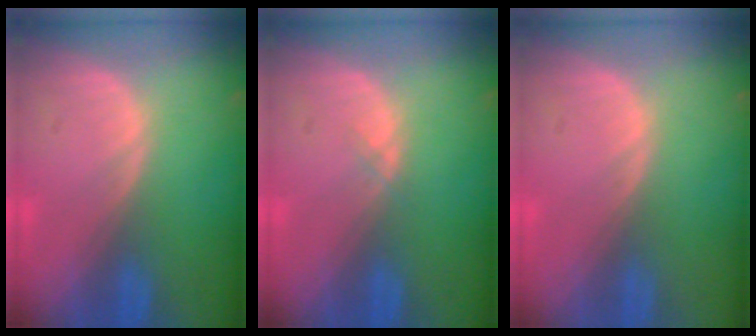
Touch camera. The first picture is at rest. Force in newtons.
{"total": 0.6, "press": 0.5, "slide": 0.2}
{"total": 0.0}